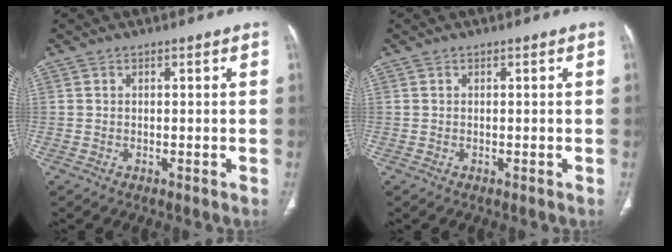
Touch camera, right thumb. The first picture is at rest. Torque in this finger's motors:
{"motor_torque": [-0.02, -0.17, 0.24, 0.06, -0.02]}